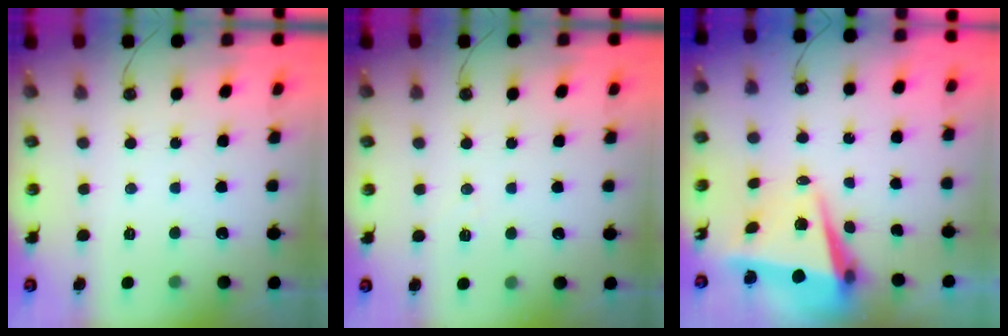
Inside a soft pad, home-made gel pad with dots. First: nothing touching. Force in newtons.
{"total": 4.4, "press": 4.3, "slide": 0.8}
{"total": 6.5, "press": 6.2, "slide": 1.9}